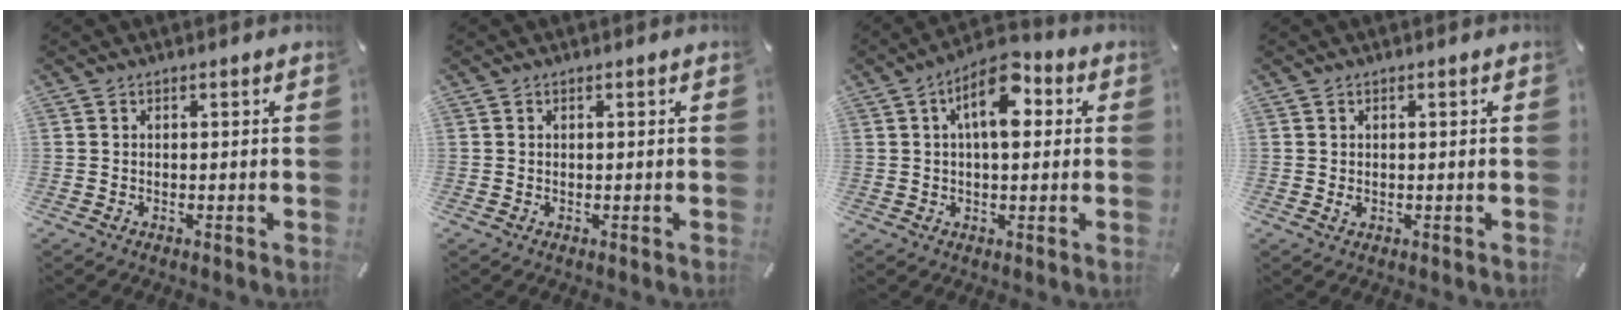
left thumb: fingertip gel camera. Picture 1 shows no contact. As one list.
[{"total": 0.0}, {"total": 10.2, "force": [3.1, 5.2, 8.3], "torque": [-0.120, -0.002, 0.050]}, {"total": 0.7, "force": [0.0, 0.5, 0.5], "torque": [-0.012, 0.002, -0.001]}]